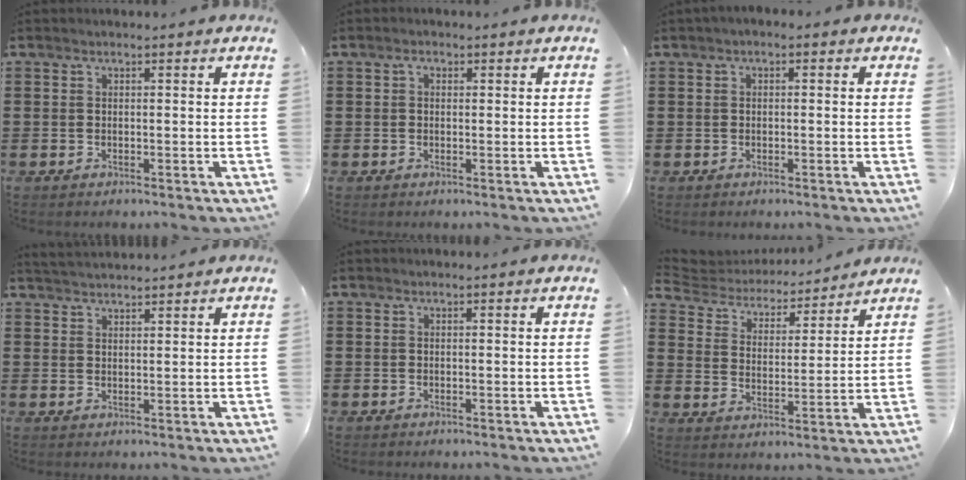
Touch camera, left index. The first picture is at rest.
{"total": 1.0, "force": [0.2, 0.7, 0.7], "torque": [-0.016, 0.007, 0.002]}
{"total": 0.8, "force": [-0.4, 0.5, 0.5], "torque": [-0.010, 0.002, -0.009]}
{"total": 2.3, "force": [2.3, -0.1, 0.1], "torque": [-0.008, -0.003, 0.044]}
{"total": 0.0}
{"total": 4.2, "force": [4.1, 0.8, 0.4], "torque": [-0.035, -0.031, 0.064]}